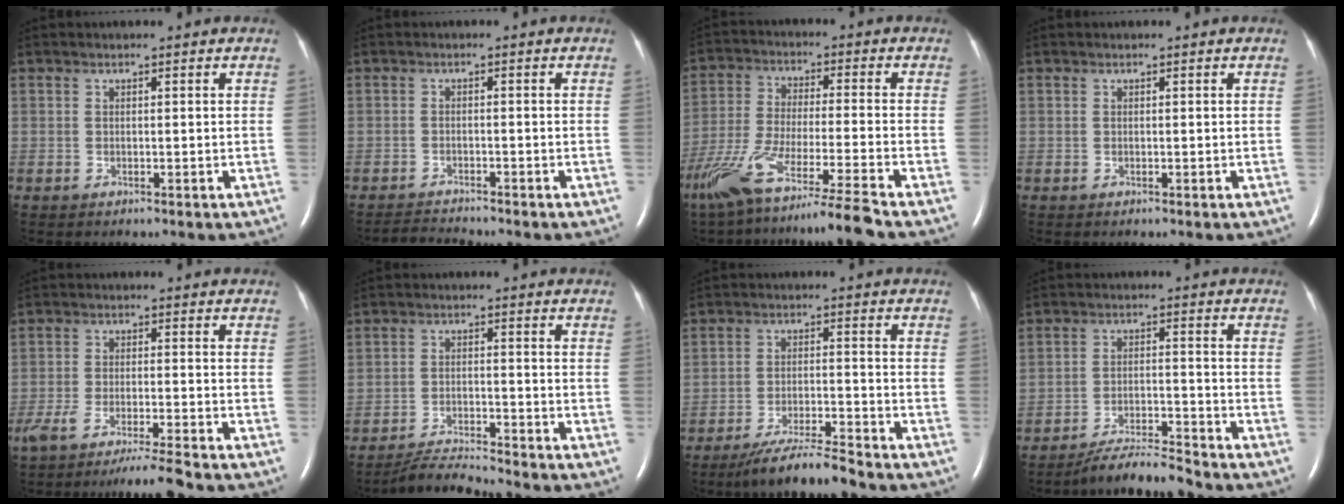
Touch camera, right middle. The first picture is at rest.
{"total": 2.4, "force": [-2.4, -0.5, -0.2], "torque": [-0.003, -0.018, -0.041]}
{"total": 16.1, "force": [-12.8, -1.8, 9.6], "torque": [-0.195, -0.052, -0.226]}
{"total": 0.0}
{"total": 8.0, "force": [-6.7, -1.0, 4.1], "torque": [-0.062, -0.021, -0.113]}
{"total": 4.9, "force": [-4.6, -1.5, 0.1], "torque": [-0.018, -0.019, -0.084]}
{"total": 6.8, "force": [-5.9, -0.8, 3.1], "torque": [-0.060, -0.024, -0.109]}
{"total": 6.2, "force": [-6.0, -0.9, 1.3], "torque": [-0.027, -0.014, -0.108]}